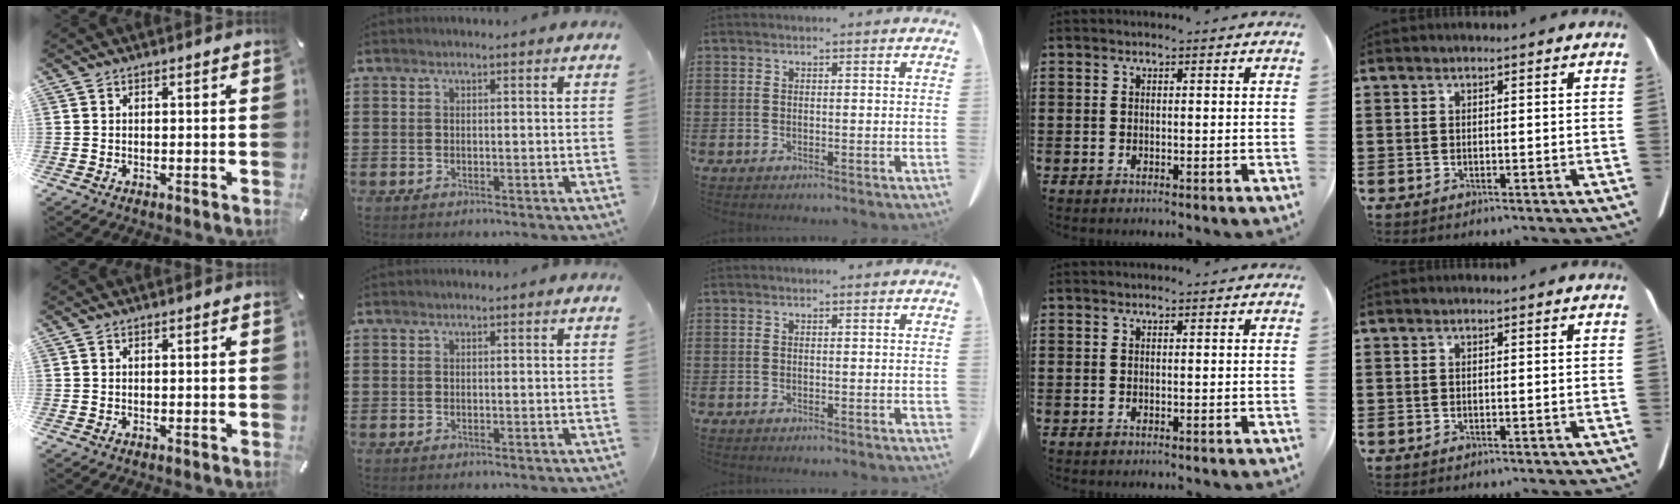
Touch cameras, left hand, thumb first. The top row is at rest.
{}